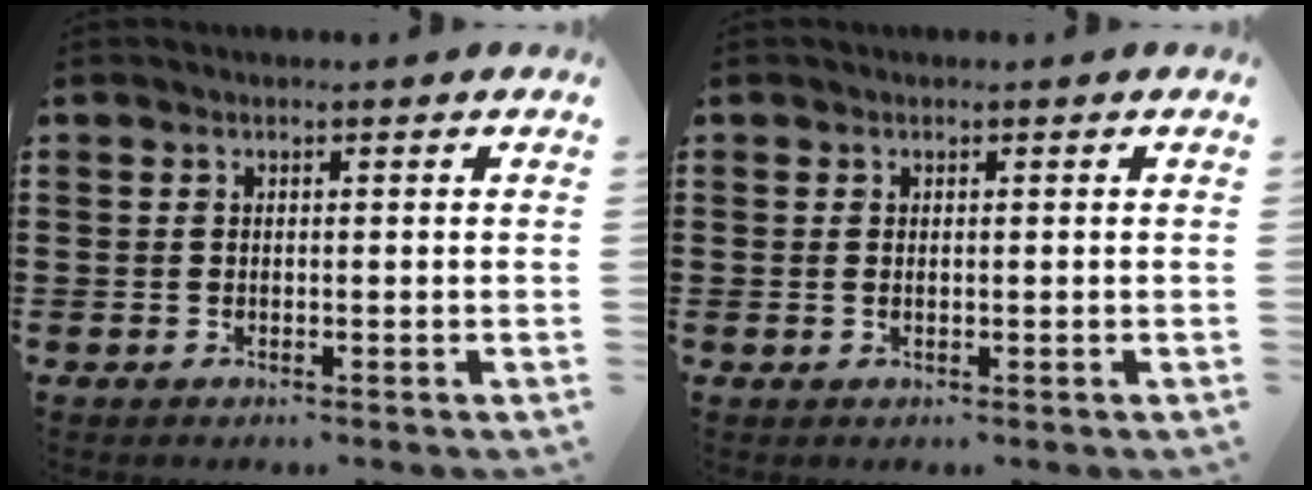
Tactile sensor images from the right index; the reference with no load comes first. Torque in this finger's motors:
{"motor_torque": [-0.58, 1.12, 0.02, -0.01]}